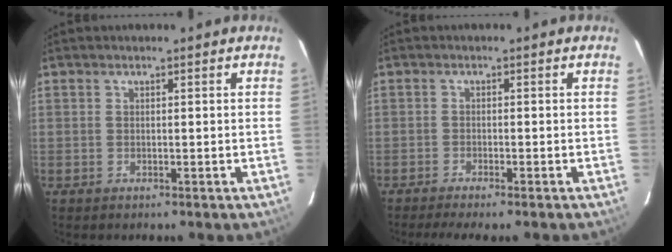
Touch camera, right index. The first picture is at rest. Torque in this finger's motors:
{"motor_torque": [1.13, -1.02, 0.35, 0.07]}